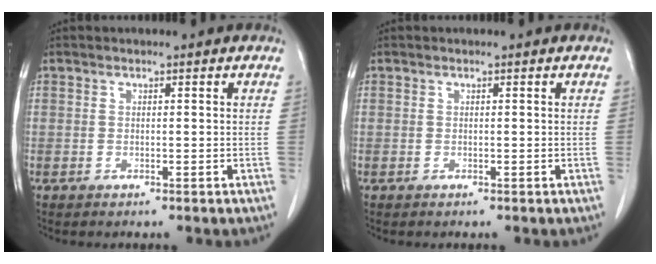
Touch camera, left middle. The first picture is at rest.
{"total": 0.0}